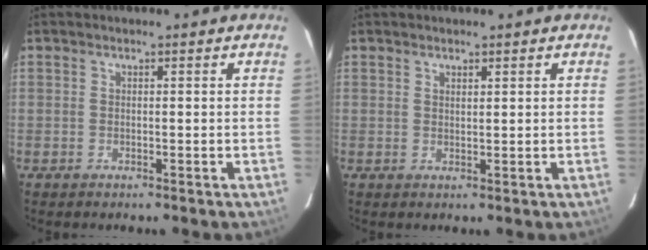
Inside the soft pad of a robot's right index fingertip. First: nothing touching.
{"total": 1.1, "force": [0.9, 0.3, 0.5], "torque": [-0.007, 0.000, 0.016]}